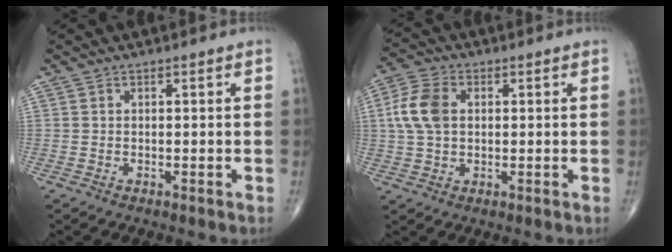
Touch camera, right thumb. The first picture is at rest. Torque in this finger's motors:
{"motor_torque": [-0.18, 0.37, 0.66, -0.03, 0.05]}